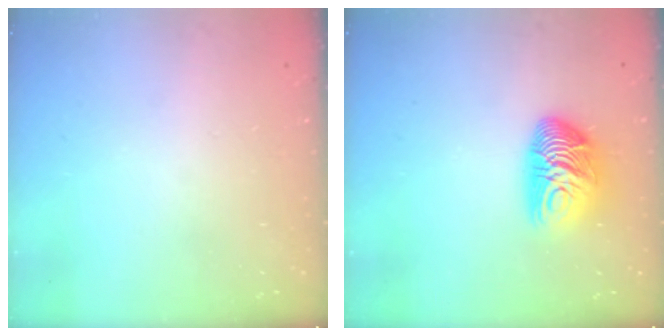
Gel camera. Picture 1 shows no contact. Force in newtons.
{"total": 11.7, "press": 11.7, "slide": 1.1}